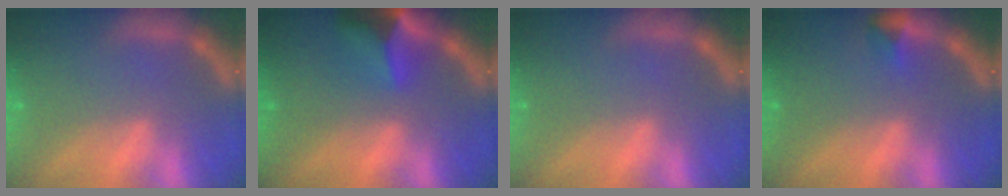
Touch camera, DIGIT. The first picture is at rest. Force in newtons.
{"total": 6.4}
{"total": 0.0}
{"total": 1.4}